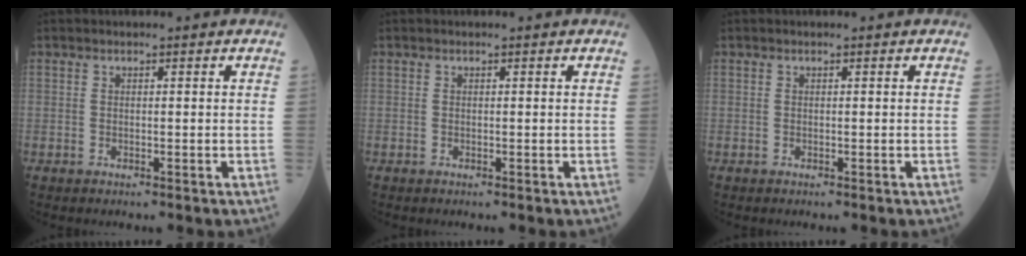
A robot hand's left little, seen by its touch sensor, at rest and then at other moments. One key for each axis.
{"total": 0.0}
{"total": 0.0}